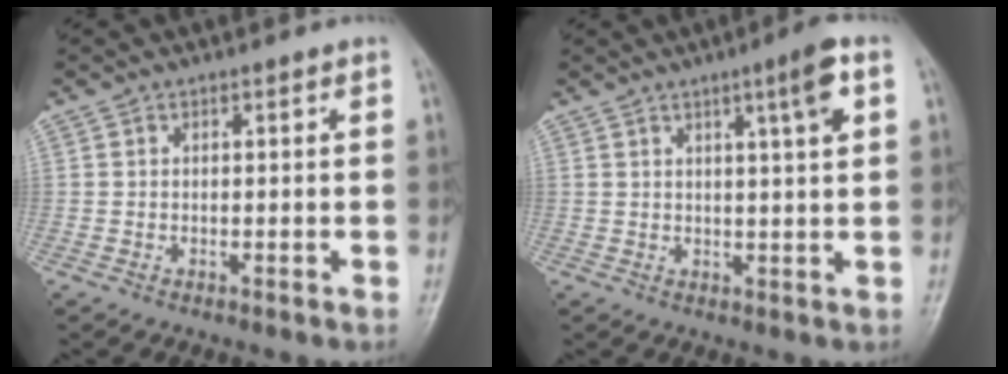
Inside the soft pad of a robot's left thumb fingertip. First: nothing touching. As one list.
[{"total": 5.7, "force": [2.5, 0.3, 5.1], "torque": [-0.078, -0.005, 0.038]}]